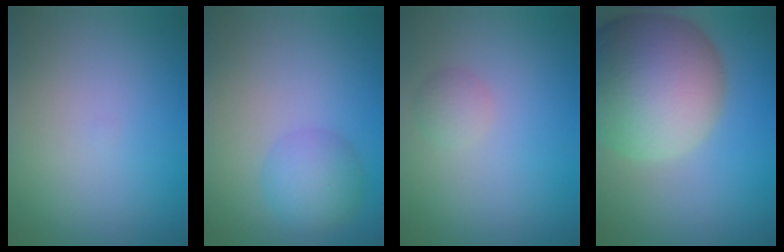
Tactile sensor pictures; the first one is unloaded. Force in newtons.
{"total": 3.3, "press": 3.3, "slide": 0.0}
{"total": 1.4, "press": 1.4, "slide": 0.0}
{"total": 14.8, "press": 14.8, "slide": 1.0}